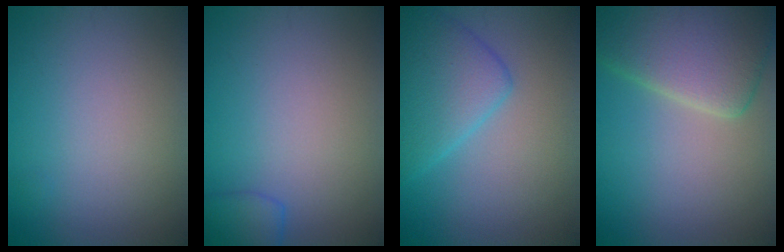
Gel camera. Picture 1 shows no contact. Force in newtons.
{"total": 2.2, "press": 2.2, "slide": 0.1}
{"total": 5.3, "press": 5.3, "slide": 0.1}
{"total": 7.4, "press": 7.4, "slide": 0.7}